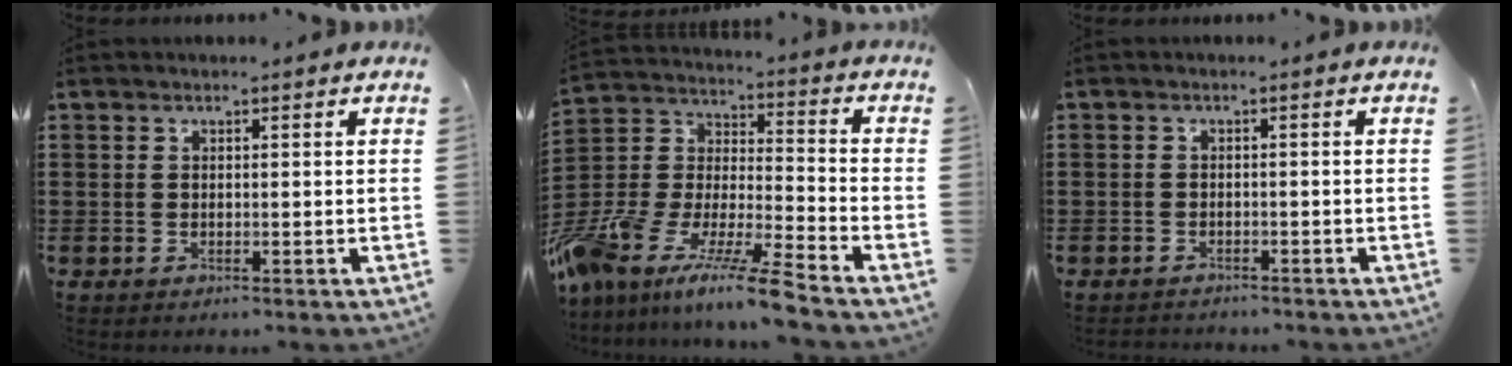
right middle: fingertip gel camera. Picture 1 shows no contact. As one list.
[{"total": 12.8, "force": [-11.2, 0.7, 6.2], "torque": [-0.123, 0.017, -0.222]}, {"total": 1.4, "force": [-1.3, 0.4, -0.2], "torque": [0.000, 0.002, -0.031]}]